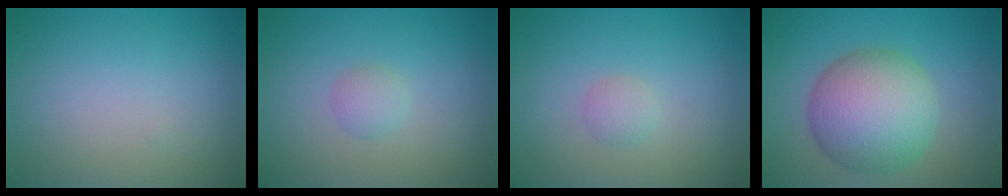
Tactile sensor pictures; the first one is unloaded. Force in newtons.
{"total": 1.3, "press": 1.3, "slide": 0.1}
{"total": 1.1, "press": 1.1, "slide": 0.1}
{"total": 8.6, "press": 8.6, "slide": 0.3}